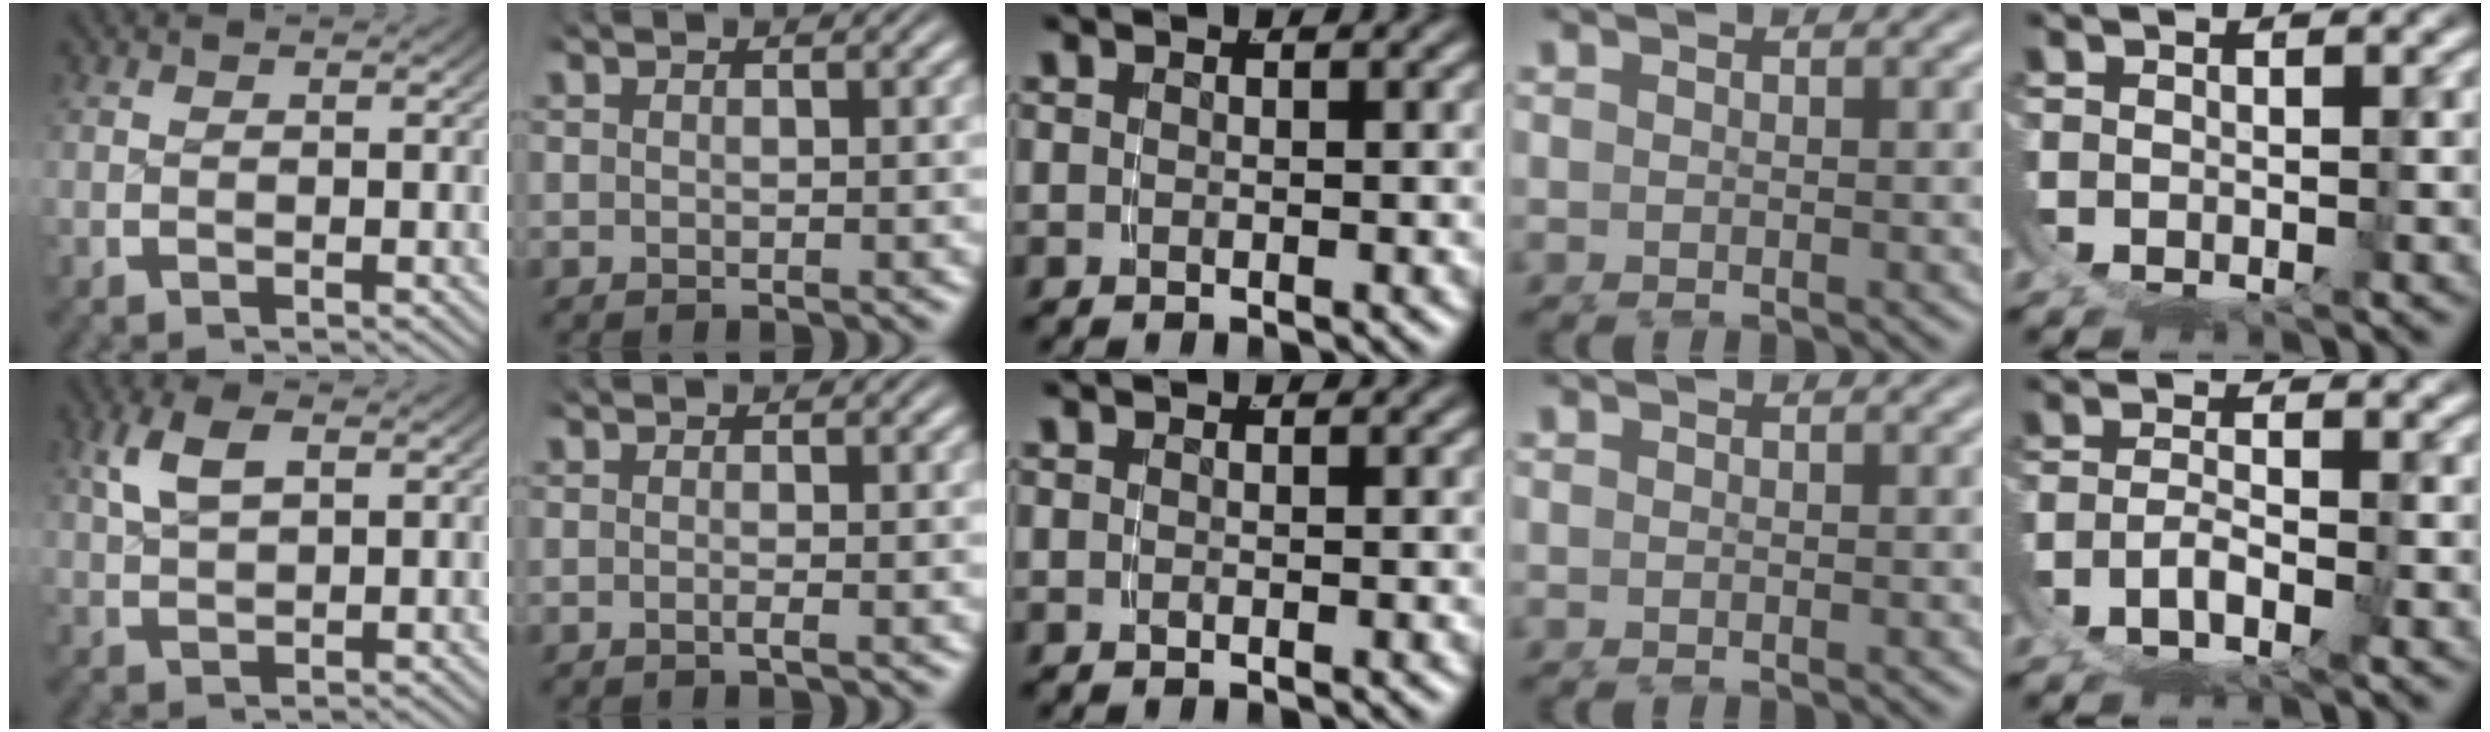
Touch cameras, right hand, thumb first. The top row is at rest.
{"thumb": {"total": 3.6, "force": [2.0, 1.4, 2.7], "torque": [-0.058, 0.008, 0.046]}, "index": {"total": 0.6, "force": [-0.4, 0.0, 0.4], "torque": [-0.011, 0.000, -0.009]}, "little": {"total": 2.8, "force": [-2.1, -0.6, 1.8], "torque": [-0.021, -0.004, -0.034]}}